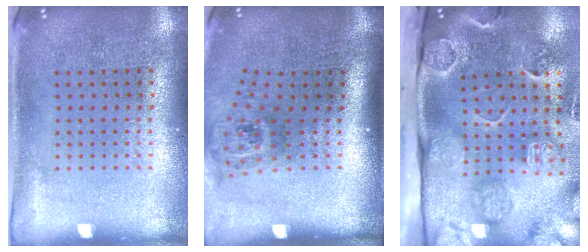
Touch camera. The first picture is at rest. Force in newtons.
{"total": 1.9, "press": 1.3, "slide": 1.4}
{"total": 4.2, "press": 3.4, "slide": 2.6}